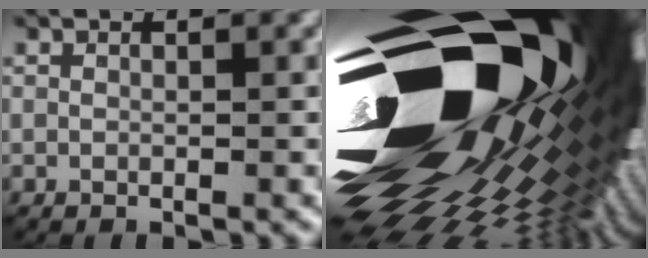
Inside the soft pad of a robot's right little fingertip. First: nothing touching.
{"total": 49.9, "force": [-2.3, 27.3, 41.7], "torque": [-0.566, -0.020, -0.040]}